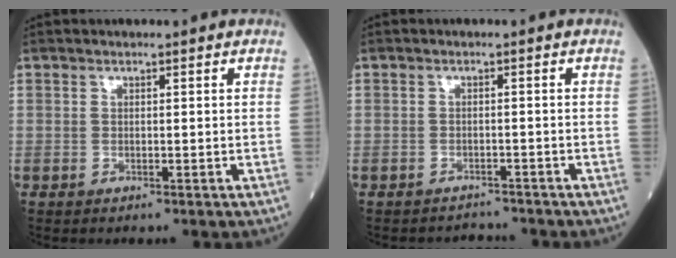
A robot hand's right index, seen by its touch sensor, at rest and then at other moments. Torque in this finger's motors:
{"motor_torque": [-0.01, 0.02, 0.02, -0.02]}